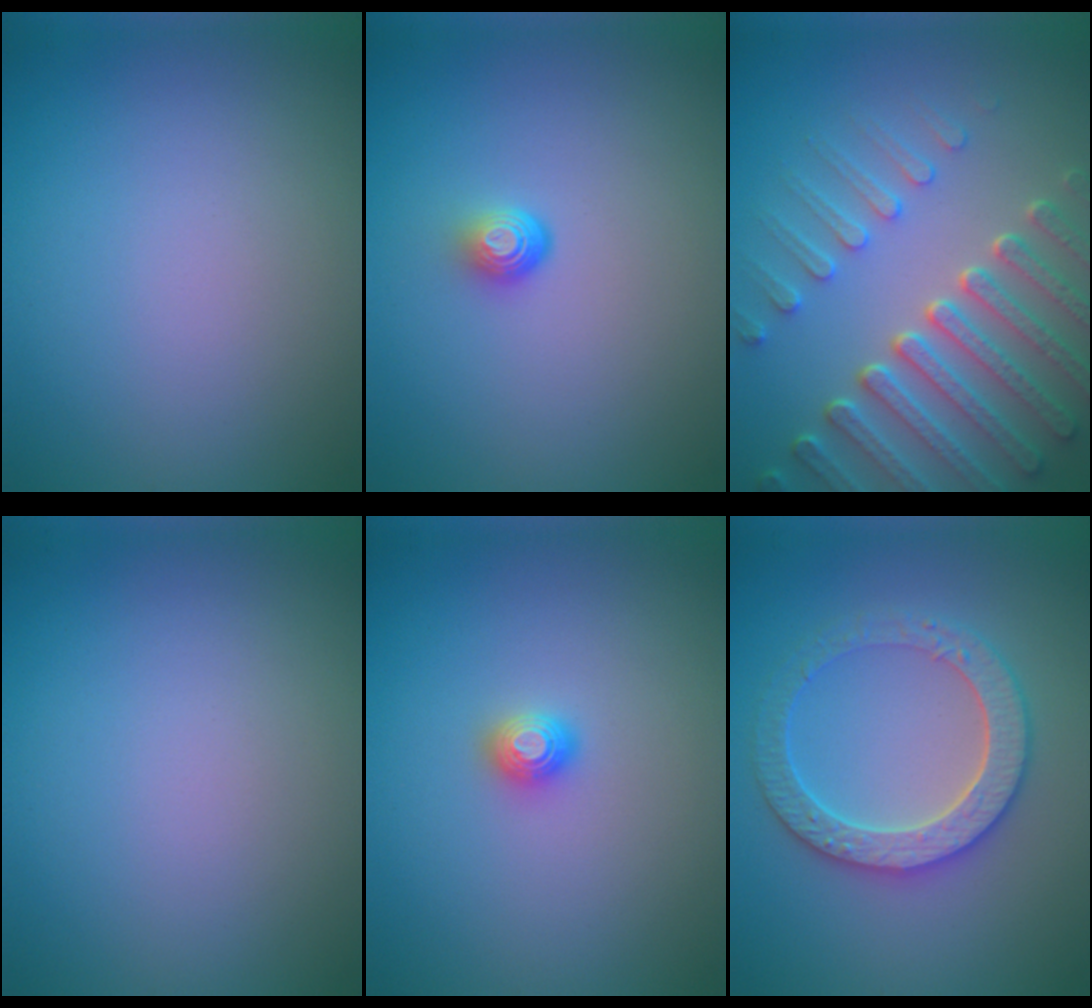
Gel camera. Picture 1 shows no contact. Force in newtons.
{"total": 1.7, "press": 1.0, "slide": 1.4}
{"total": 7.8, "press": 5.9, "slide": 5.1}
{"total": 0.0}
{"total": 1.2, "press": 1.2, "slide": 0.1}
{"total": 4.0, "press": 3.8, "slide": 1.0}